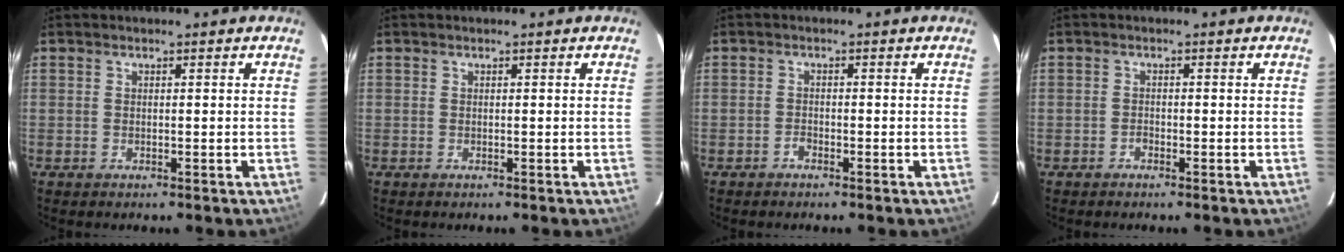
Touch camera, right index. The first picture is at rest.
{"total": 0.0}
{"total": 1.1, "force": [-0.9, 0.5, 0.3], "torque": [-0.004, 0.002, -0.020]}
{"total": 0.9, "force": [-0.7, 0.5, 0.1], "torque": [-0.002, 0.003, -0.014]}